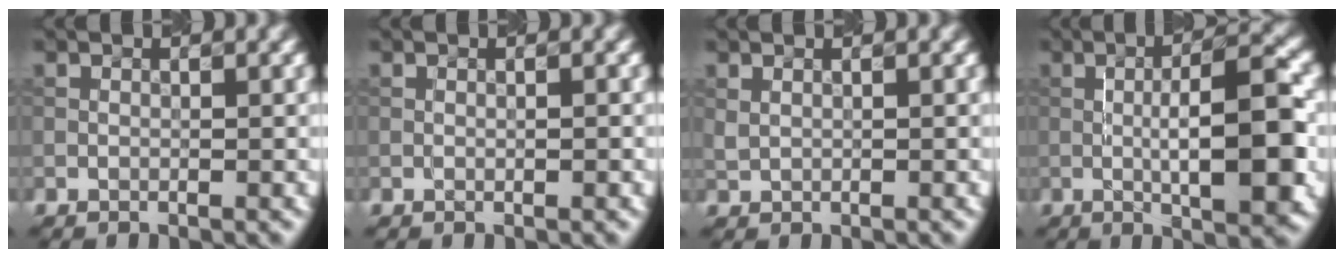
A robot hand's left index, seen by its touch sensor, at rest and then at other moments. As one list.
[{"total": 0.6, "force": [0.0, 0.1, 0.5], "torque": [-0.012, -0.002, -0.003]}, {"total": 0.7, "force": [0.4, 0.3, 0.4], "torque": [-0.014, 0.001, 0.013]}, {"total": 9.1, "force": [-0.7, 2.1, 8.9], "torque": [-0.128, 0.004, -0.013]}]